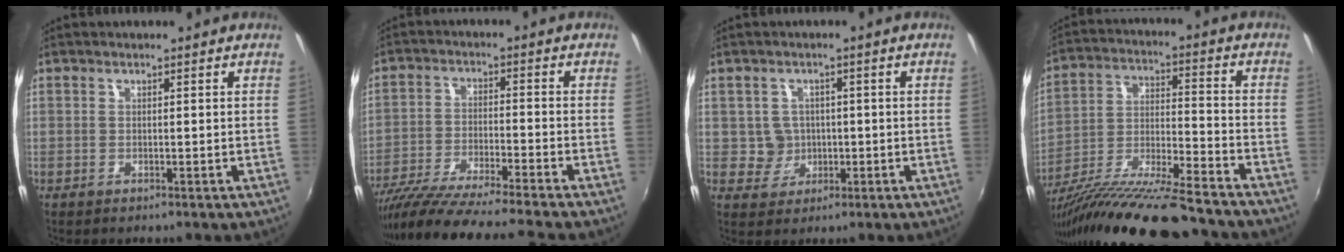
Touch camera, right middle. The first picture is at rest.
{"total": 16.0, "force": [-14.1, -1.6, 7.4], "torque": [-0.147, -0.042, -0.244]}
{"total": 3.7, "force": [-0.1, 3.7, 0.3], "torque": [-0.008, 0.010, 0.006]}
{"total": 18.6, "force": [-14.6, 1.8, 11.4], "torque": [-0.212, -0.034, -0.254]}